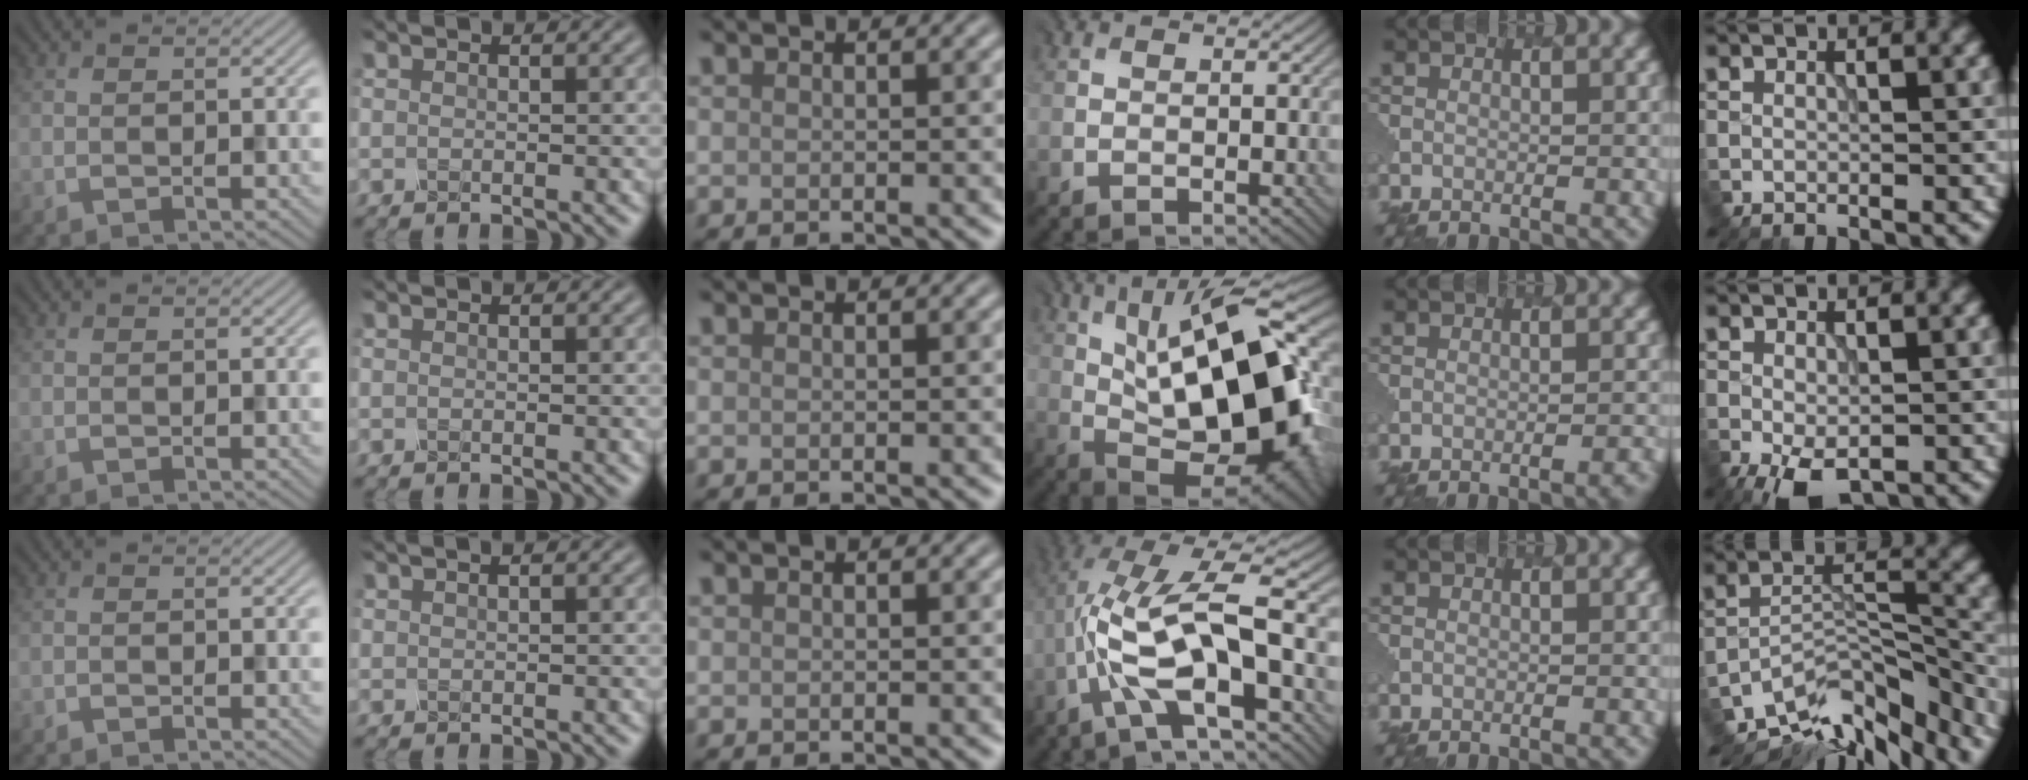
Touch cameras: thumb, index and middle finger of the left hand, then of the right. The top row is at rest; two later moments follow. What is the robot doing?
{"motion": "dispense", "object": "toothpaste"}